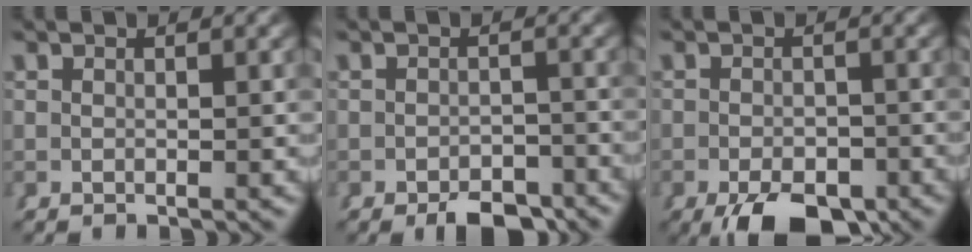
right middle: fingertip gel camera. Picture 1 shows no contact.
{"total": 3.1, "force": [-2.9, 0.7, 1.0], "torque": [-0.002, -0.007, -0.050]}
{"total": 5.4, "force": [-3.7, 2.1, 3.2], "torque": [-0.046, -0.019, -0.049]}